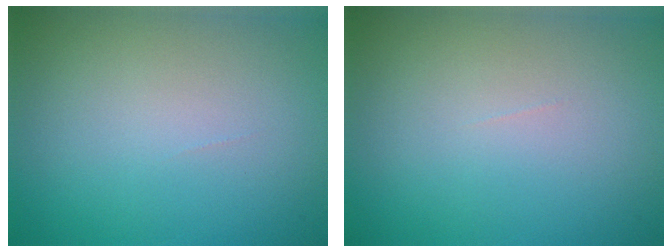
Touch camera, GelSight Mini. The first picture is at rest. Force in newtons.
{"total": 0.0}